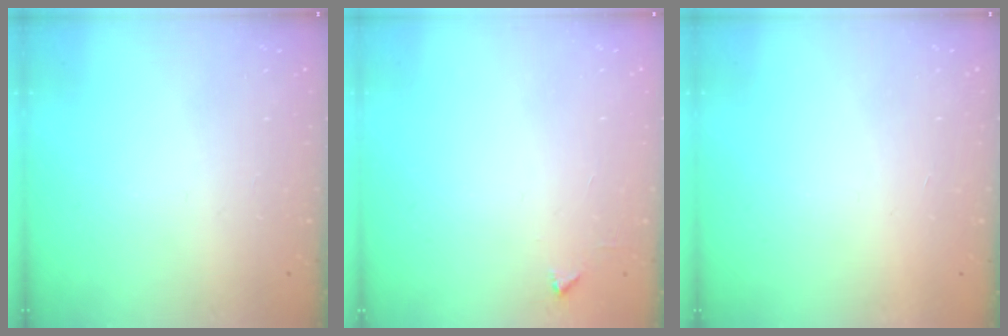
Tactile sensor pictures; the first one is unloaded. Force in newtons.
{"total": 2.1, "press": 2.1, "slide": 0.3}
{"total": 1.7, "press": 1.7, "slide": 0.1}